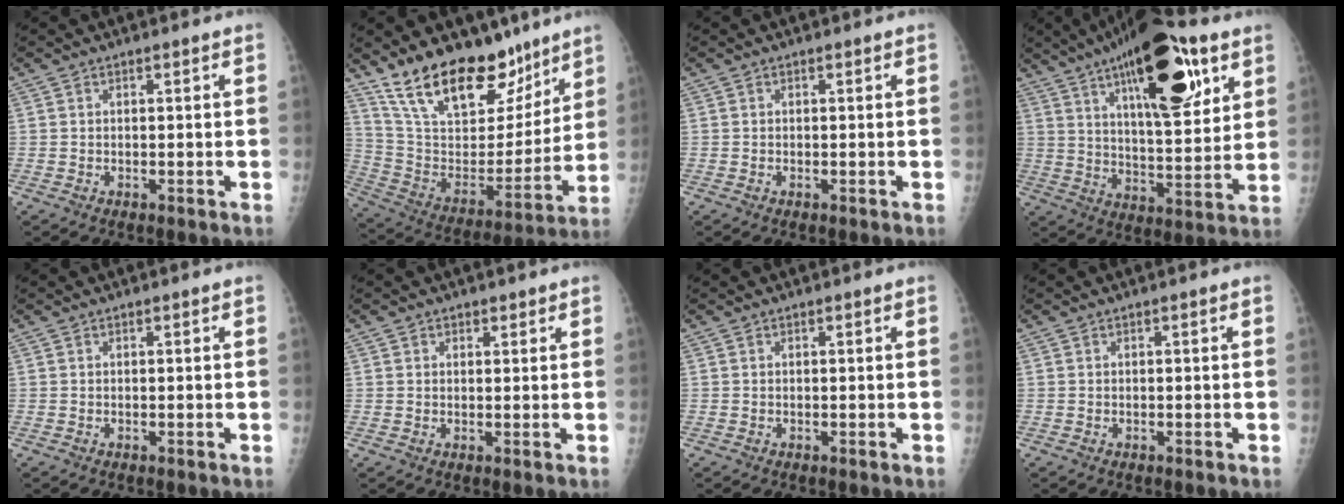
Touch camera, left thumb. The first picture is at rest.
{"total": 23.9, "force": [17.4, 10.8, 12.3], "torque": [-0.167, -0.082, 0.300]}
{"total": 0.0}
{"total": 24.6, "force": [12.2, 8.7, 19.5], "torque": [-0.280, -0.033, 0.193]}
{"total": 0.0}
{"total": 1.7, "force": [1.0, 1.4, -0.1], "torque": [0.024, -0.003, 0.006]}
{"total": 0.0}
{"total": 0.0}